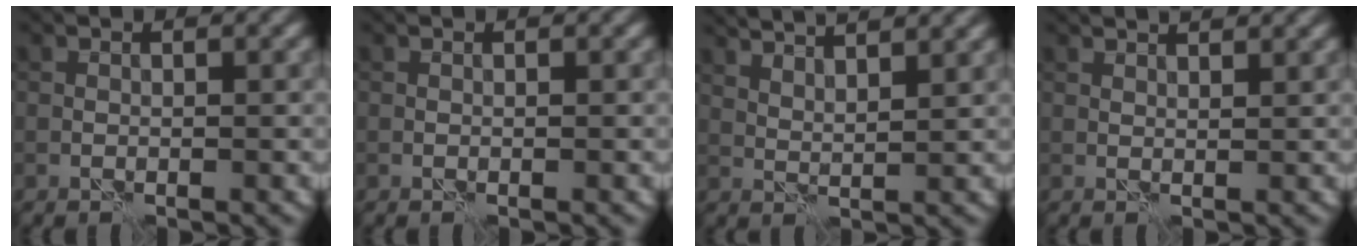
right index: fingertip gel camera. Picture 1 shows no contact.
{"total": 0.0}
{"total": 6.5, "force": [5.0, 1.9, 3.7], "torque": [-0.045, 0.025, 0.048]}
{"total": 3.0, "force": [2.4, 0.9, 1.6], "torque": [-0.014, 0.014, 0.010]}